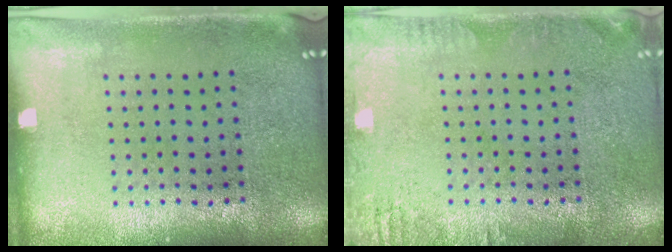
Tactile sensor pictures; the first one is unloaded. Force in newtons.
{"total": 1.9, "press": 1.9, "slide": 0.3}